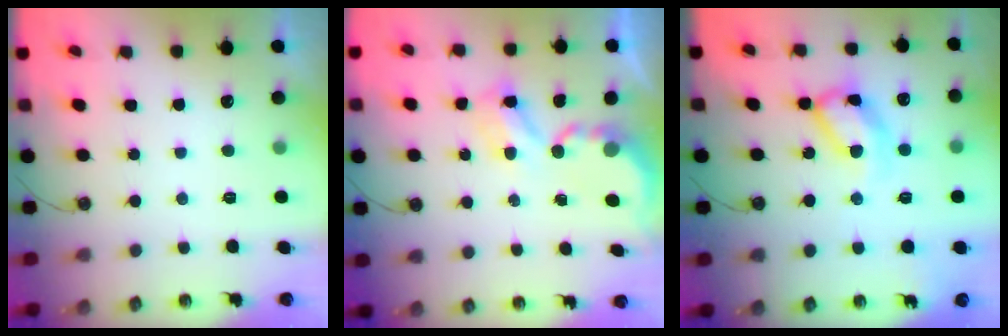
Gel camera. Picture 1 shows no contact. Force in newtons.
{"total": 4.6, "press": 4.5, "slide": 0.6}
{"total": 14.8, "press": 14.8, "slide": 1.1}